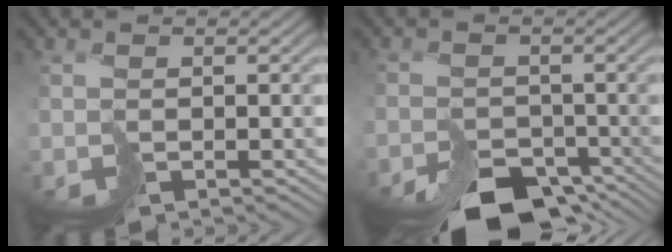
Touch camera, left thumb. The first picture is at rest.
{"total": 7.7, "force": [-6.7, 3.1, 2.2], "torque": [-0.012, -0.017, -0.095]}